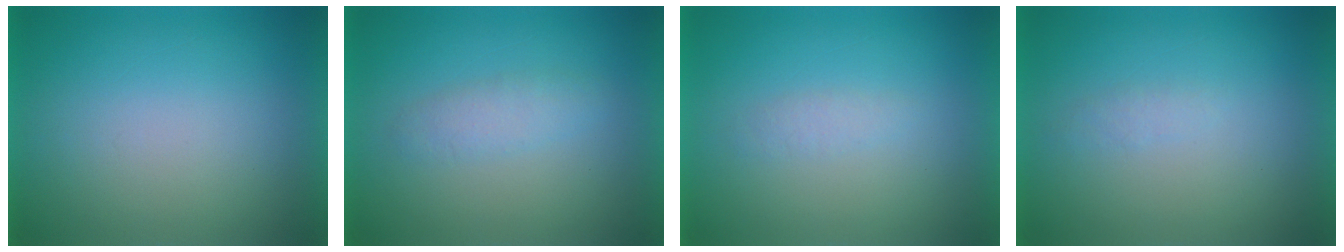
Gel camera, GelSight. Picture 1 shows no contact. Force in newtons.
{"total": 2.3}
{"total": 1.3}
{"total": 1.2}